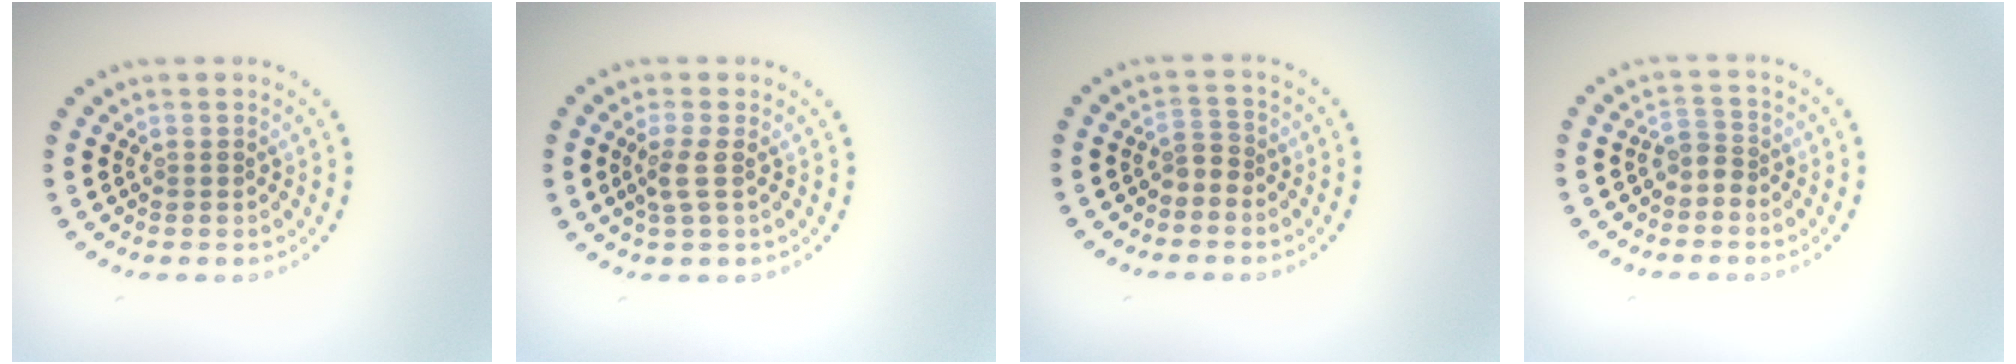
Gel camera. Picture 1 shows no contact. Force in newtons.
{"total": 1.9, "press": 1.6, "slide": 0.9}
{"total": 1.5, "press": 1.1, "slide": 1.1}
{"total": 1.7, "press": 1.2, "slide": 1.2}